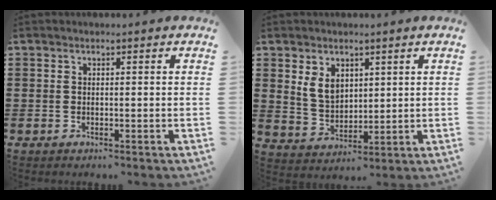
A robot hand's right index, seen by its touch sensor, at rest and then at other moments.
{"total": 5.0, "force": [2.2, 3.4, 2.8], "torque": [-0.068, 0.010, 0.041]}